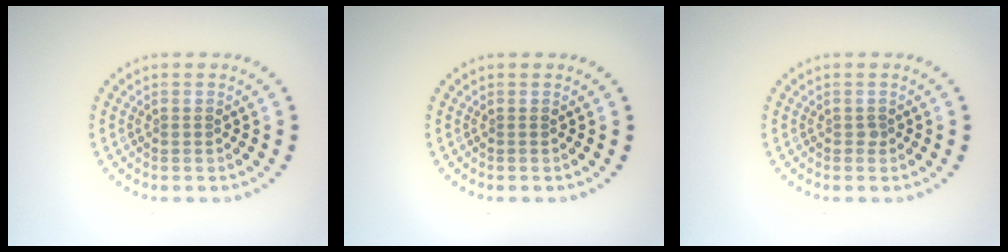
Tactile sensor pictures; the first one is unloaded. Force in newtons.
{"total": 0.0}
{"total": 0.5, "press": 0.3, "slide": 0.4}